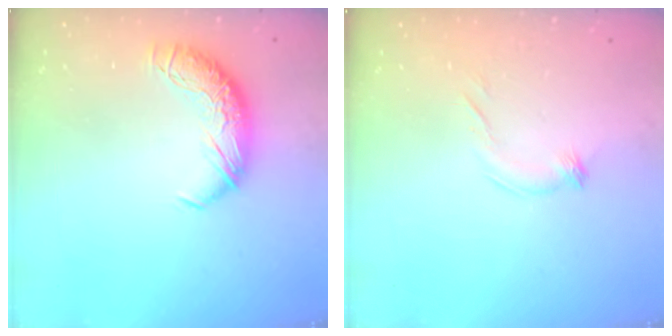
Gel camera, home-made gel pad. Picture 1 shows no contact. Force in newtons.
{"total": 6.2, "press": 6.1, "slide": 1.1}